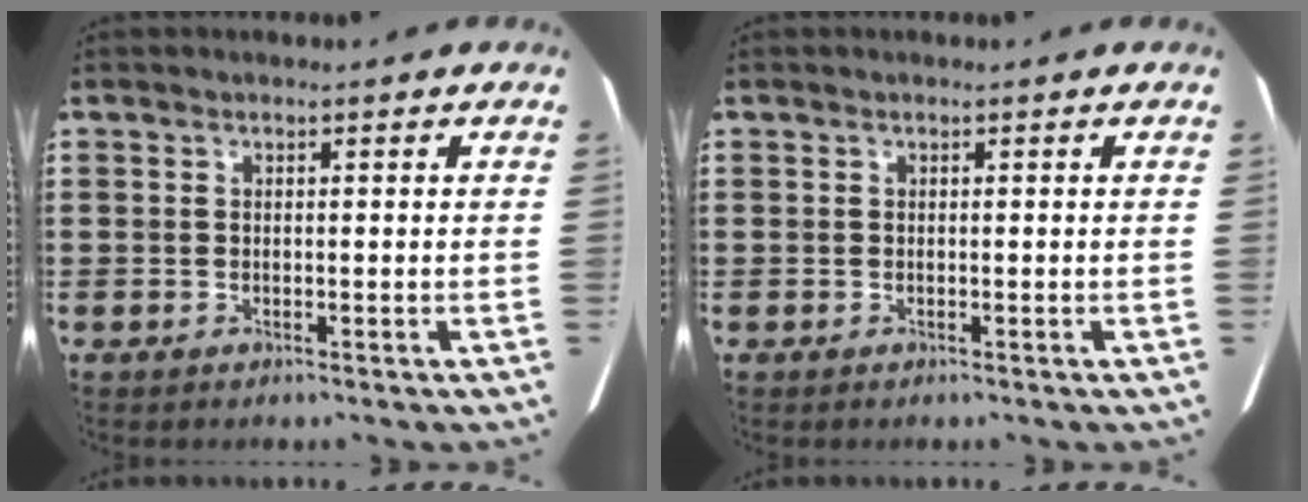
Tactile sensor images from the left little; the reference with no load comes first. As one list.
[{"total": 0.0}]